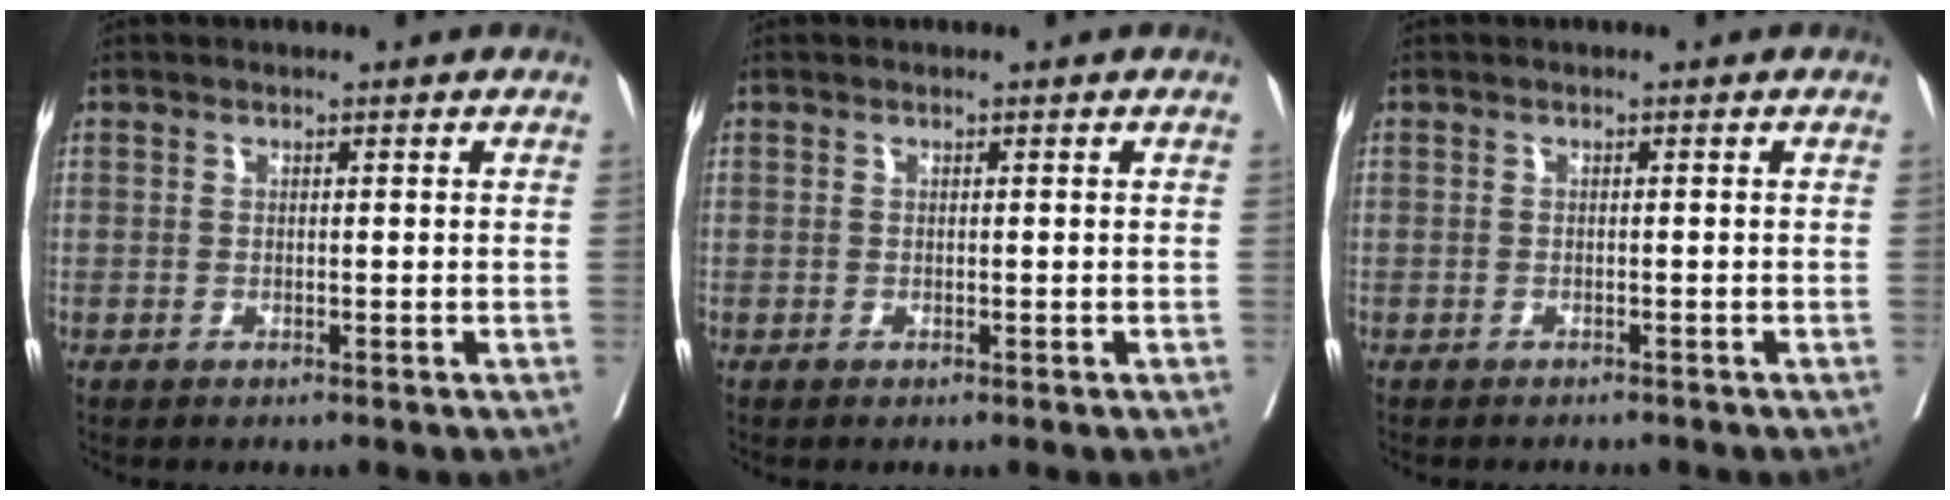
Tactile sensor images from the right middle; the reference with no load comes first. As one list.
[{"total": 0.0}, {"total": 2.3, "force": [-2.2, 0.6, 0.5], "torque": [-0.008, -0.003, -0.029]}]